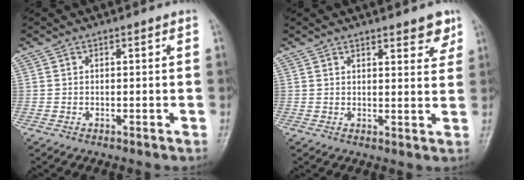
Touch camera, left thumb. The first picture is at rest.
{"total": 5.2, "force": [3.6, 1.7, 3.2], "torque": [-0.021, -0.022, 0.045]}